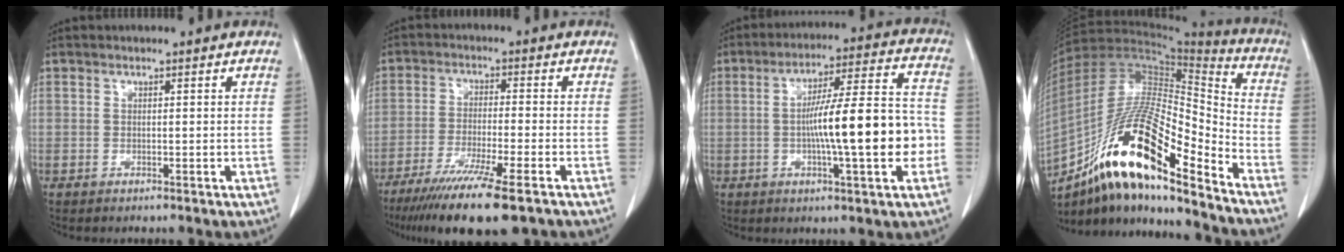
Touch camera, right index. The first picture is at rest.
{"total": 13.0, "force": [-9.2, 0.3, 9.2], "torque": [-0.157, -0.039, -0.148]}
{"total": 15.8, "force": [-2.6, 1.3, 15.5], "torque": [-0.243, 0.017, -0.041]}
{"total": 21.4, "force": [-13.5, 3.8, 16.2], "torque": [-0.301, -0.003, -0.238]}